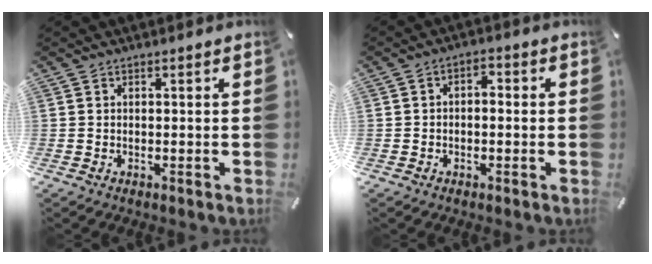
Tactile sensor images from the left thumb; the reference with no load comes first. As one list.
[{"total": 2.6, "force": [-1.3, 1.7, 1.5], "torque": [-0.026, 0.013, -0.027]}]